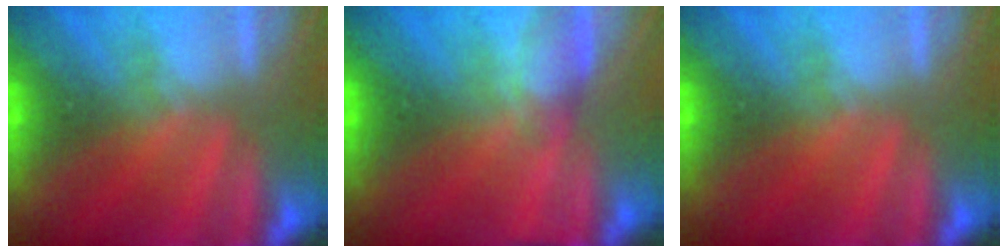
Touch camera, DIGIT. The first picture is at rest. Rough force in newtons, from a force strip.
{"total": 4.8}
{"total": 0.0}